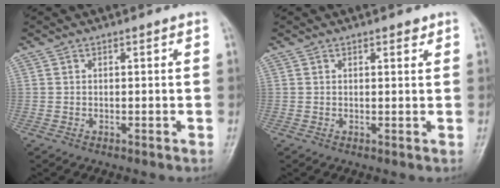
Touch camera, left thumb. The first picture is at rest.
{"total": 1.5, "force": [1.0, 0.6, 0.9], "torque": [-0.004, -0.004, 0.011]}